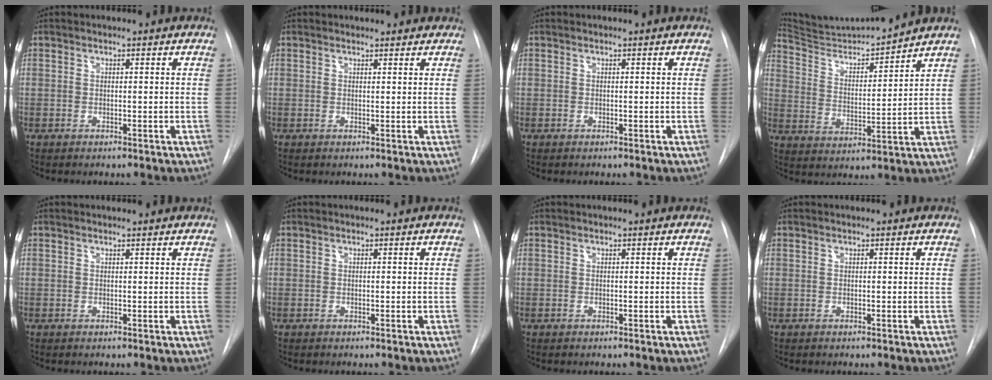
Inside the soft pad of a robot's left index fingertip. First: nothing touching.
{"total": 3.9, "force": [3.7, 1.2, 0.7], "torque": [-0.002, 0.006, 0.030]}
{"total": 0.6, "force": [-0.6, -0.1, -0.1], "torque": [0.002, -0.005, -0.011]}
{"total": 11.8, "force": [11.5, -1.0, 2.6], "torque": [-0.052, -0.006, 0.206]}
{"total": 1.4, "force": [1.4, 0.2, 0.0], "torque": [-0.007, 0.006, 0.010]}
{"total": 0.0}
{"total": 0.0}
{"total": 0.0}